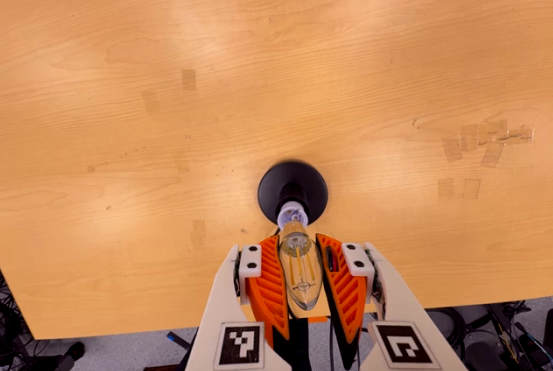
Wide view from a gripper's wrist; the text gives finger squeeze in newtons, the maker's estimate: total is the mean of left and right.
{"total": 20.5, "left": 22.2, "right": 18.9}